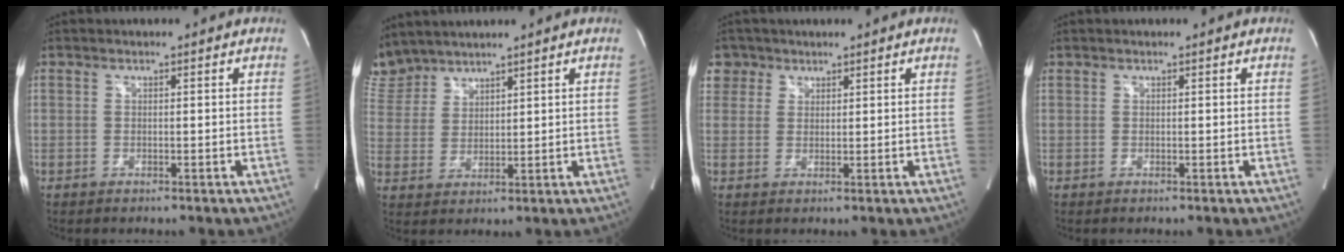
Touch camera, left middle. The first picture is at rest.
{"total": 7.2, "force": [6.9, 2.2, 0.1], "torque": [-0.016, 0.015, 0.154]}
{"total": 3.7, "force": [2.1, 3.1, -0.3], "torque": [0.010, 0.010, 0.038]}
{"total": 0.0}